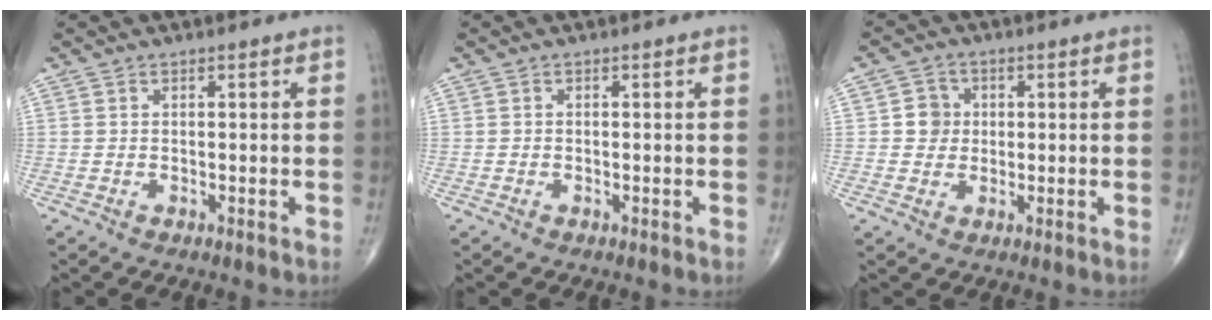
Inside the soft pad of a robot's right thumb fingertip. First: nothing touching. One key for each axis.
{"total": 0.0}
{"total": 4.1, "fx": 0.4, "fy": 3.9, "fz": 1.3, "tx": 0.002, "ty": 0.005, "tz": 0.002}